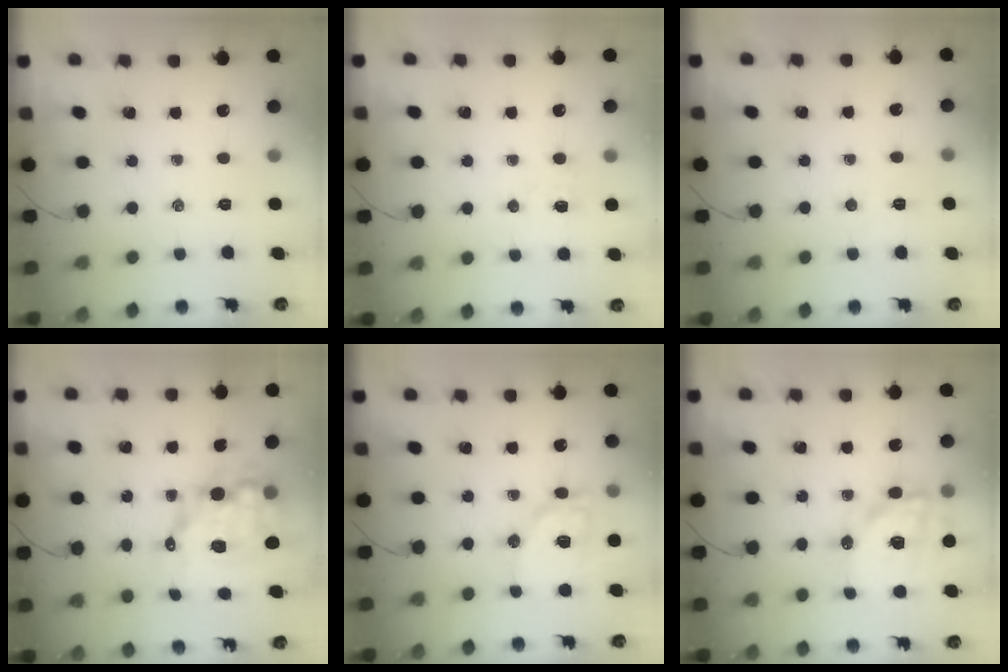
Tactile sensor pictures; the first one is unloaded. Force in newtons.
{"total": 3.3, "press": 3.2, "slide": 0.8}
{"total": 2.6, "press": 2.4, "slide": 0.8}
{"total": 11.8, "press": 11.5, "slide": 2.9}
{"total": 12.3, "press": 12.1, "slide": 1.8}
{"total": 17.8, "press": 17.4, "slide": 3.7}